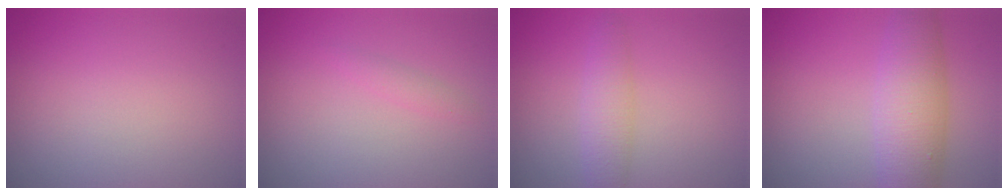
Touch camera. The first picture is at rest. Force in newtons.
{"total": 0.9, "press": 0.9, "slide": 0.0}
{"total": 2.4, "press": 2.4, "slide": 0.1}
{"total": 5.8, "press": 5.8, "slide": 0.1}